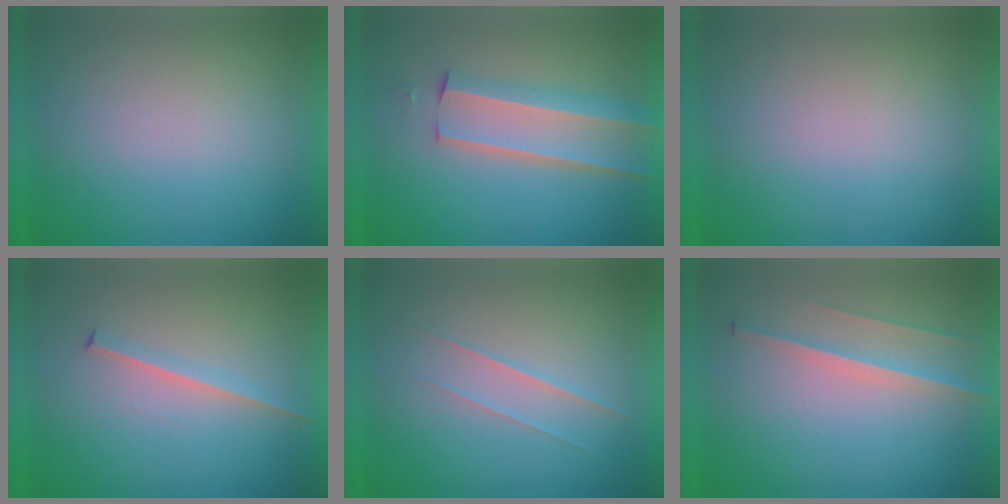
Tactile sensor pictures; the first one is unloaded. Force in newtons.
{"total": 4.4}
{"total": 1.1}
{"total": 1.8}
{"total": 1.6}
{"total": 2.8}